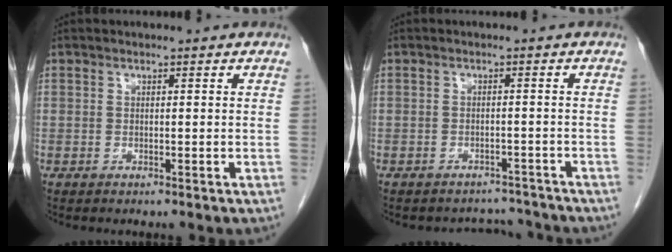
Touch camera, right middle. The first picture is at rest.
{"total": 4.8, "force": [-4.5, 1.4, -0.7], "torque": [0.013, 0.014, -0.055]}